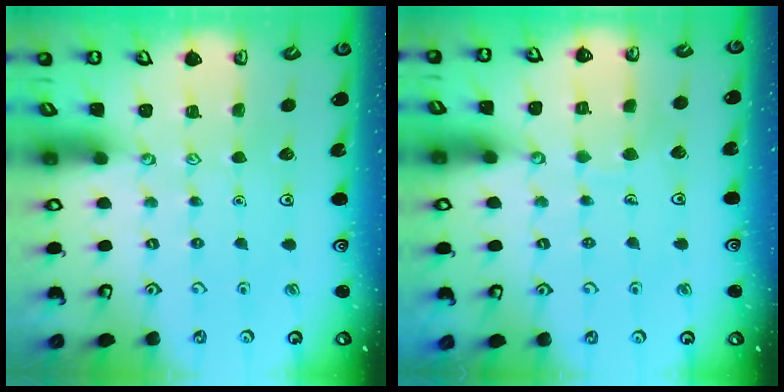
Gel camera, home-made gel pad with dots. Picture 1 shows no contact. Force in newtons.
{"total": 4.4, "press": 4.4, "slide": 0.3}